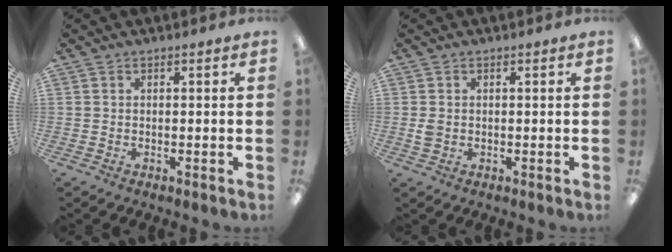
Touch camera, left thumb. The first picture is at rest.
{"total": 2.0, "force": [0.1, 1.5, 1.2], "torque": [-0.024, 0.005, 0.001]}